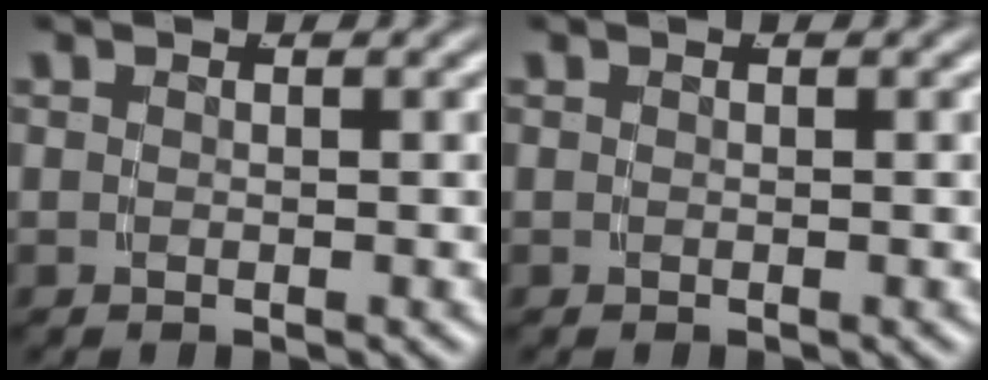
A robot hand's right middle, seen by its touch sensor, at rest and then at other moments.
{"total": 0.0}